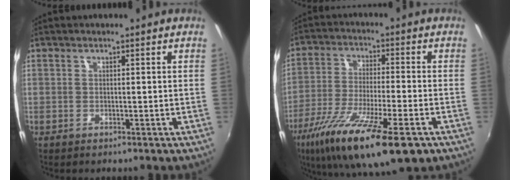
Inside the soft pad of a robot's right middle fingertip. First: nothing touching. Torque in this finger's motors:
{"motor_torque": [1.25, -0.90, 0.42, 0.21]}